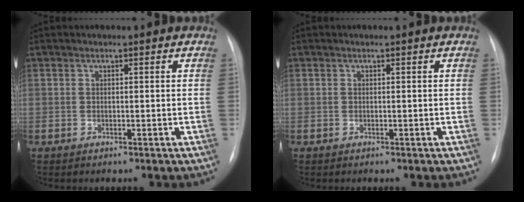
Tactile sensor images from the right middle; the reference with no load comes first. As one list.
[{"total": 0.0}]